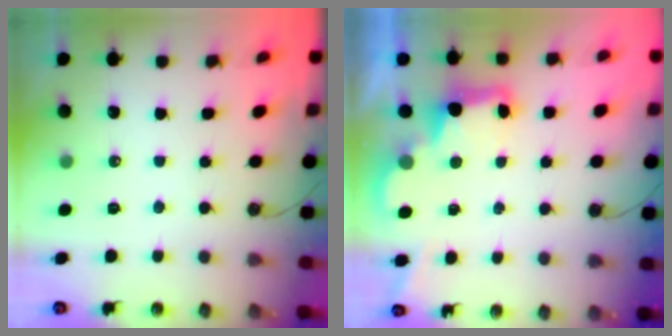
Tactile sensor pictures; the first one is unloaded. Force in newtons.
{"total": 3.2, "press": 3.2, "slide": 0.7}